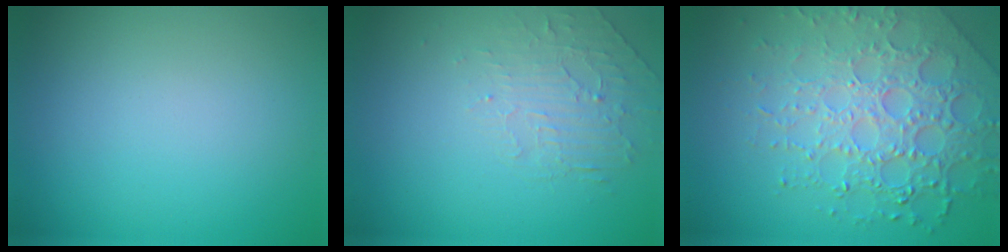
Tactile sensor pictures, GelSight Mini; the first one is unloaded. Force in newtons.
{"total": 2.0, "press": 0.9, "slide": 1.8}
{"total": 7.3, "press": 5.2, "slide": 5.1}